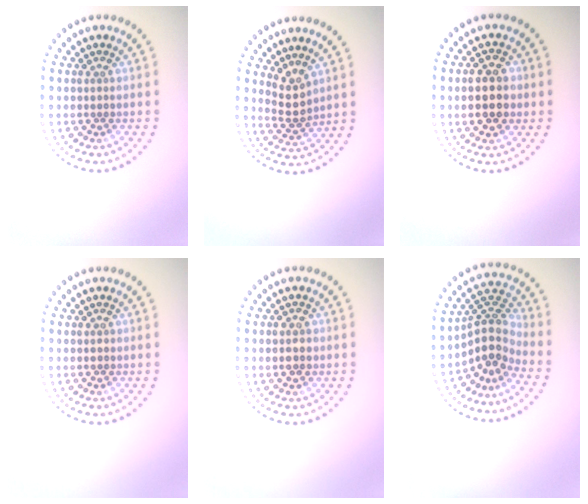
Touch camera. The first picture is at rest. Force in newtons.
{"total": 2.3, "press": 1.9, "slide": 1.3}
{"total": 5.1, "press": 5.1, "slide": 0.3}
{"total": 1.0, "press": 1.0, "slide": 0.2}
{"total": 2.0, "press": 2.0, "slide": 0.1}
{"total": 4.0, "press": 2.9, "slide": 2.8}